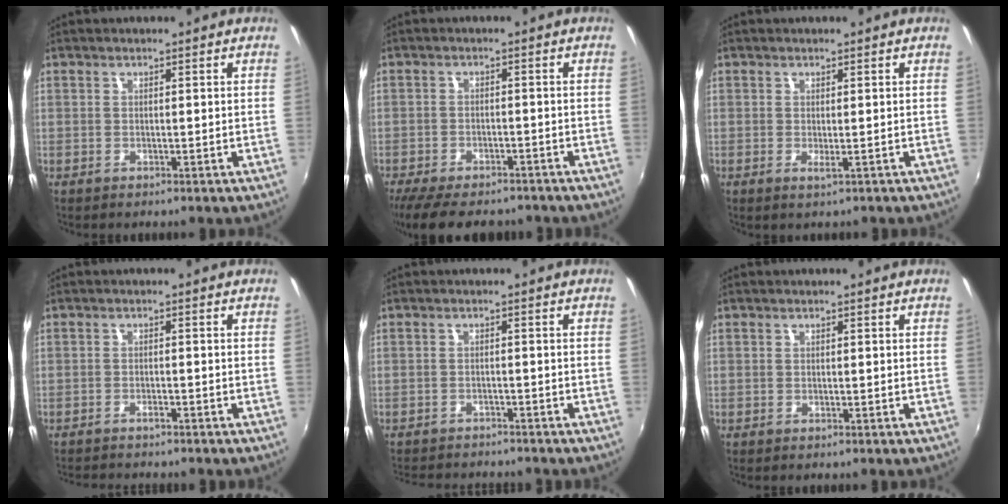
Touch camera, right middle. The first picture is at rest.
{"total": 12.8, "force": [-10.3, 4.6, 6.0], "torque": [-0.136, -0.025, -0.161]}
{"total": 1.0, "force": [-0.3, -0.1, 1.0], "torque": [-0.016, -0.003, -0.004]}
{"total": 4.7, "force": [-4.2, 0.8, 1.8], "torque": [-0.048, -0.010, -0.067]}
{"total": 8.4, "force": [-7.7, 2.1, 2.5], "torque": [-0.066, -0.012, -0.114]}
{"total": 0.0}